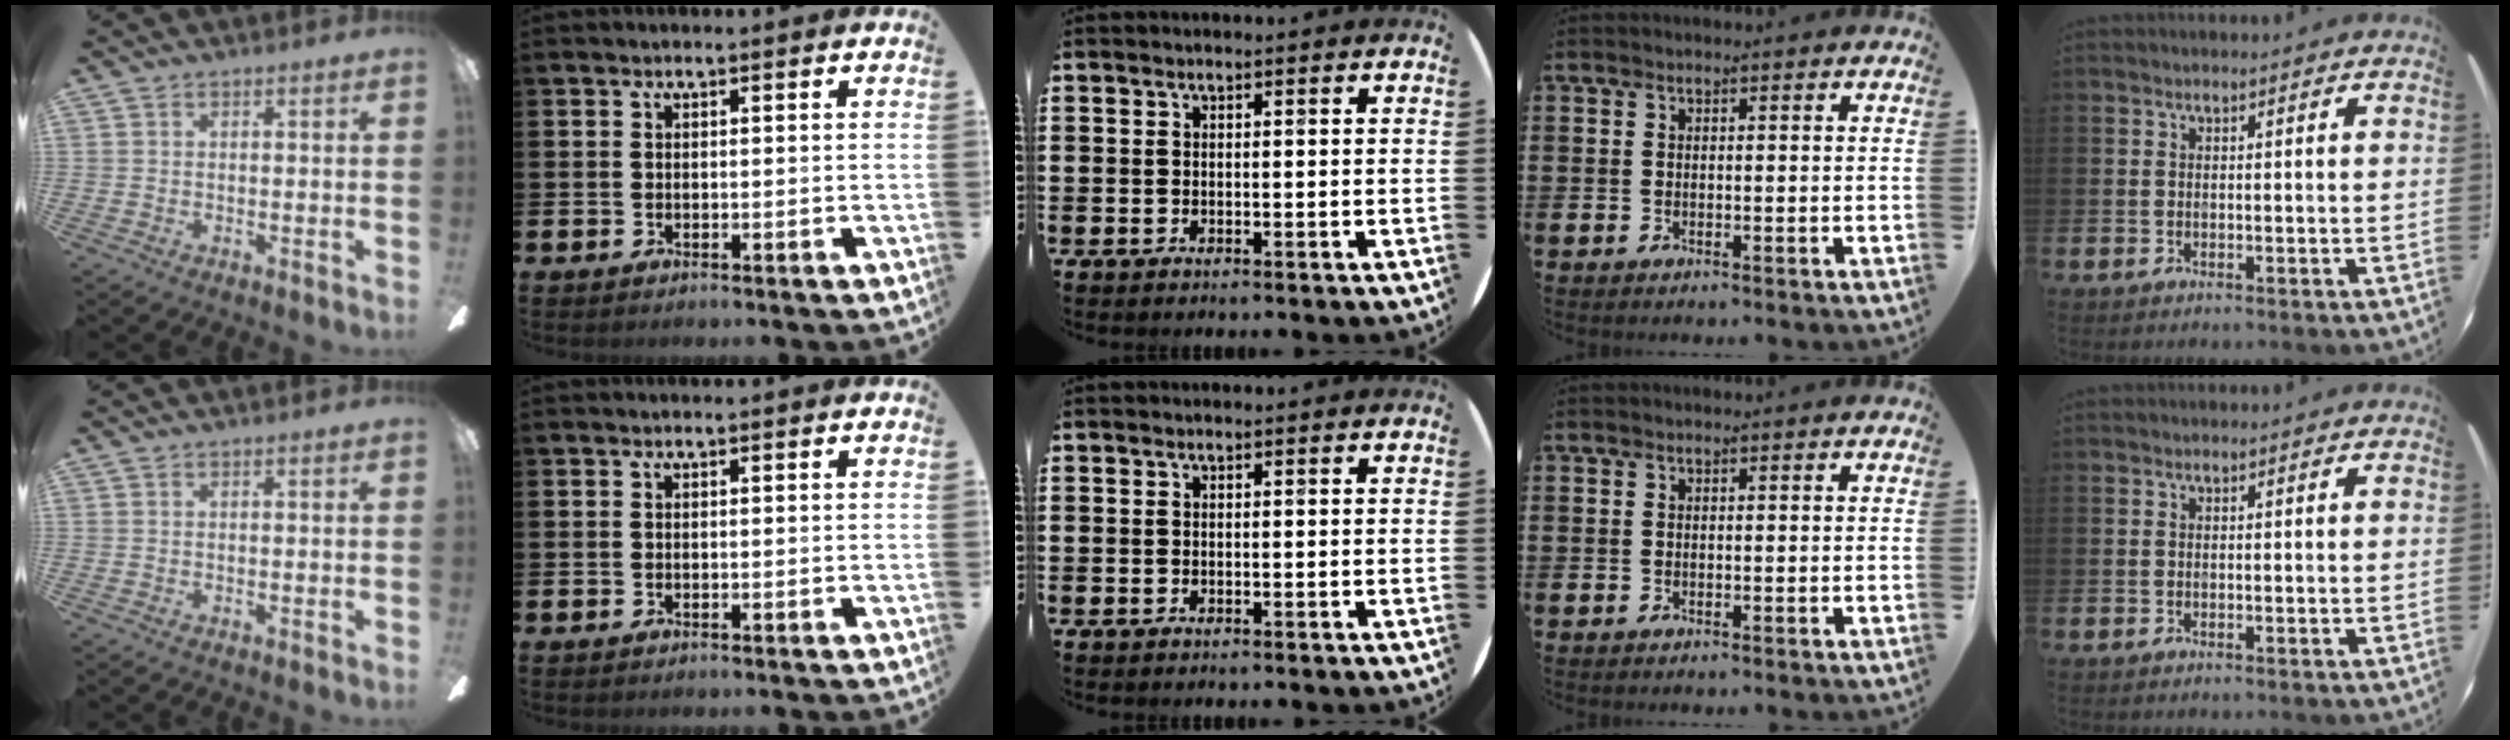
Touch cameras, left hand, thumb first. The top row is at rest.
{}